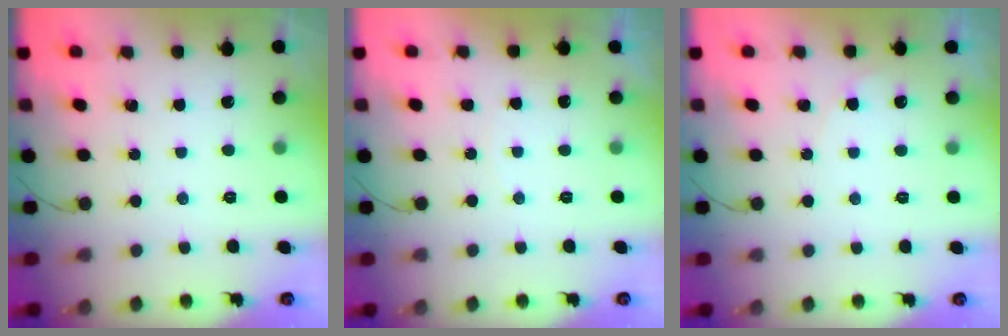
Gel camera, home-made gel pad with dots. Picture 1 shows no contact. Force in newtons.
{"total": 3.0, "press": 2.4, "slide": 1.9}
{"total": 3.5, "press": 3.5, "slide": 0.2}